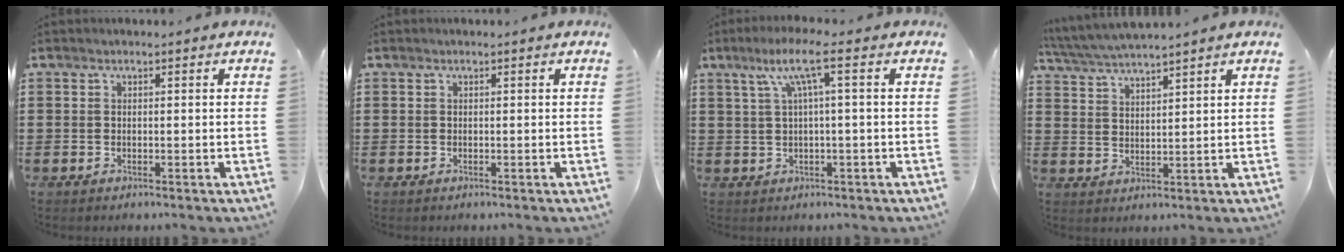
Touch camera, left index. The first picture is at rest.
{"total": 0.0}
{"total": 6.5, "force": [1.7, 0.2, 6.3], "torque": [-0.126, 0.004, 0.021]}
{"total": 3.9, "force": [3.7, -0.4, 0.9], "torque": [-0.032, -0.016, 0.066]}